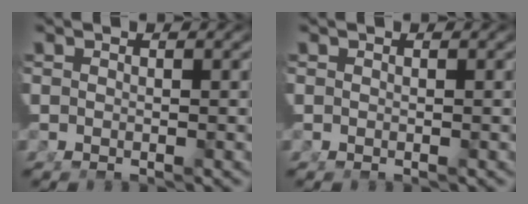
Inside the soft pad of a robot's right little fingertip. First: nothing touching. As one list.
[{"total": 0.0}]